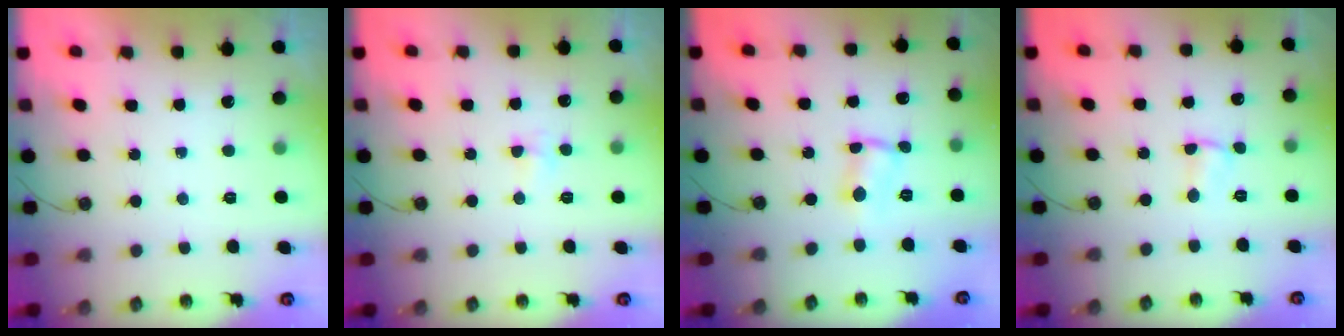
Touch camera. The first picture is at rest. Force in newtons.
{"total": 2.8, "press": 2.7, "slide": 0.5}
{"total": 2.9, "press": 1.3, "slide": 2.6}
{"total": 3.7, "press": 1.4, "slide": 3.4}